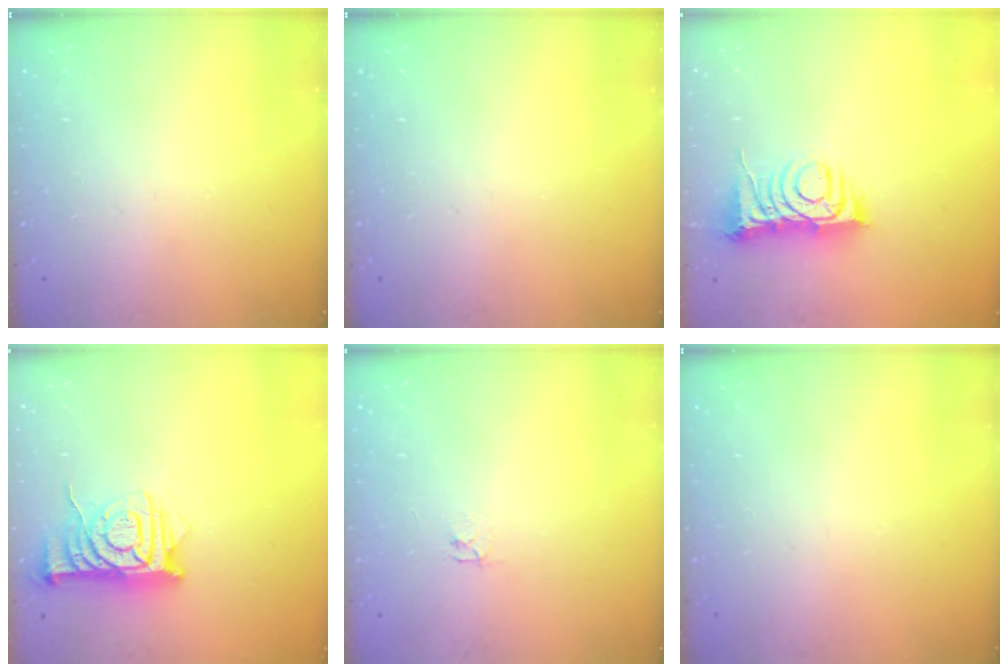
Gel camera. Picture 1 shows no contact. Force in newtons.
{"total": 0.0}
{"total": 9.4, "press": 9.4, "slide": 1.0}
{"total": 10.7, "press": 10.7, "slide": 1.1}
{"total": 2.1, "press": 2.1, "slide": 0.3}
{"total": 0.0}